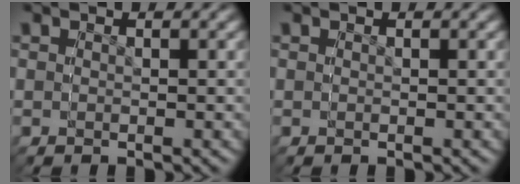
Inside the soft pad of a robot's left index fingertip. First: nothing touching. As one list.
[{"total": 0.0}]